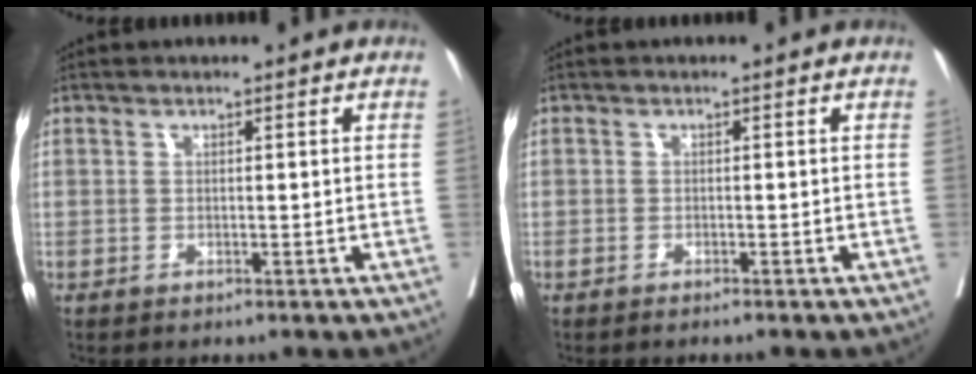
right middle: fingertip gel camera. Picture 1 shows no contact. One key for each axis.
{"total": 1.5, "fx": -1.3, "fy": 0.1, "fz": 0.8, "tx": -0.013, "ty": -0.002, "tz": -0.017}